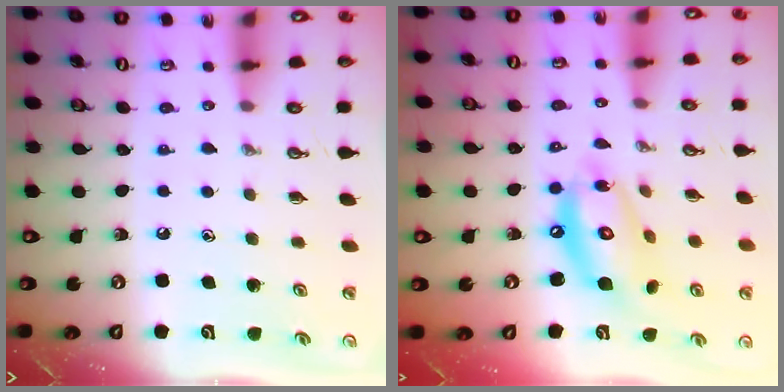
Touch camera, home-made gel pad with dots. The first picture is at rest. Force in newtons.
{"total": 14.2, "press": 14.1, "slide": 1.2}